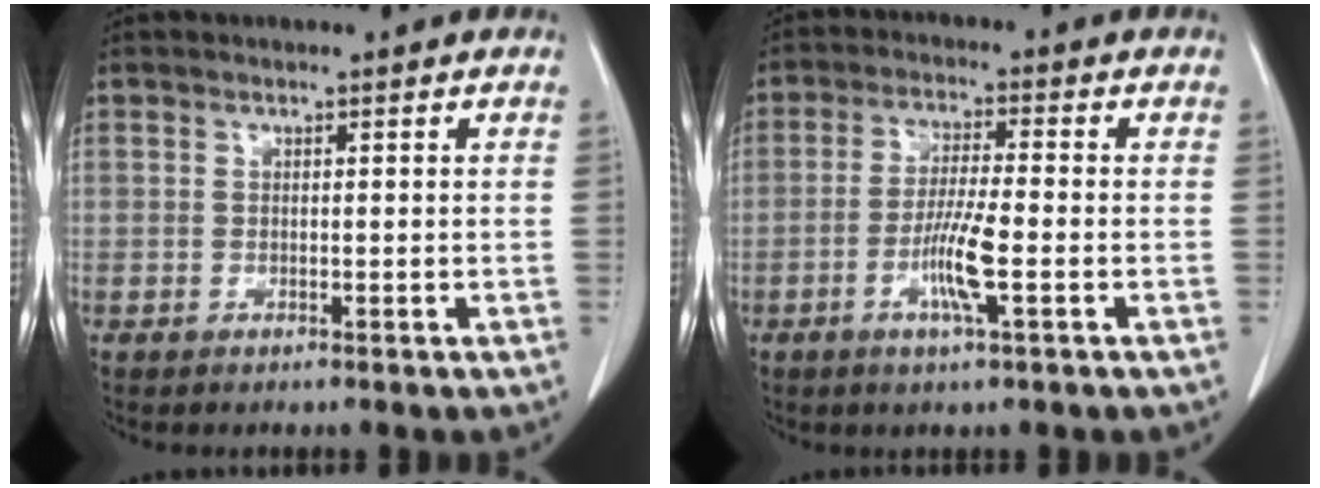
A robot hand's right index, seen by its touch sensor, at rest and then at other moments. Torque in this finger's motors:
{"motor_torque": [0.15, 0.02, 0.11, 0.05]}